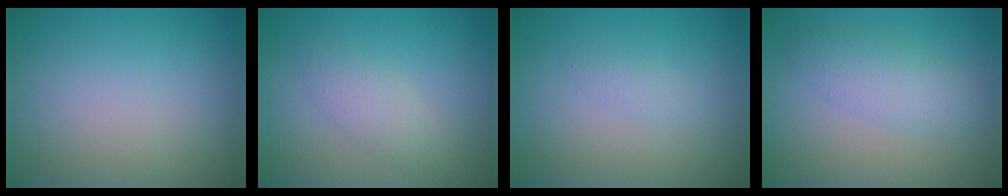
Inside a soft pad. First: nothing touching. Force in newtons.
{"total": 2.2, "press": 2.2, "slide": 0.0}
{"total": 0.9, "press": 0.9, "slide": 0.1}
{"total": 2.9, "press": 2.9, "slide": 0.1}